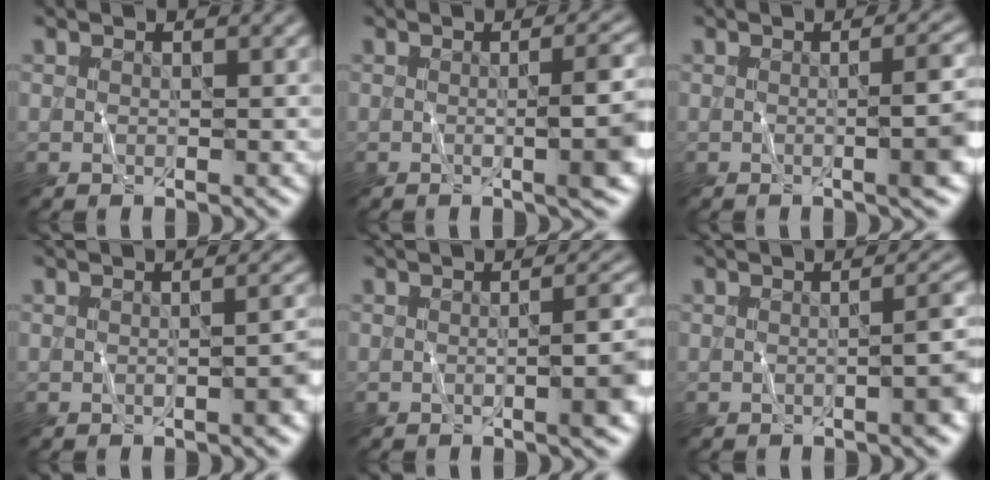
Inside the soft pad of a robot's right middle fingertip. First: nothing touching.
{"total": 5.3, "force": [-0.3, 1.2, 5.2], "torque": [-0.060, 0.005, -0.004]}
{"total": 4.8, "force": [-0.3, 1.1, 4.7], "torque": [-0.051, 0.007, -0.006]}
{"total": 2.2, "force": [-0.5, 0.6, 2.1], "torque": [-0.025, 0.005, -0.007]}
{"total": 4.0, "force": [-0.5, 0.8, 3.9], "torque": [-0.045, 0.007, -0.009]}
{"total": 3.6, "force": [-0.6, 0.9, 3.4], "torque": [-0.035, 0.010, -0.011]}